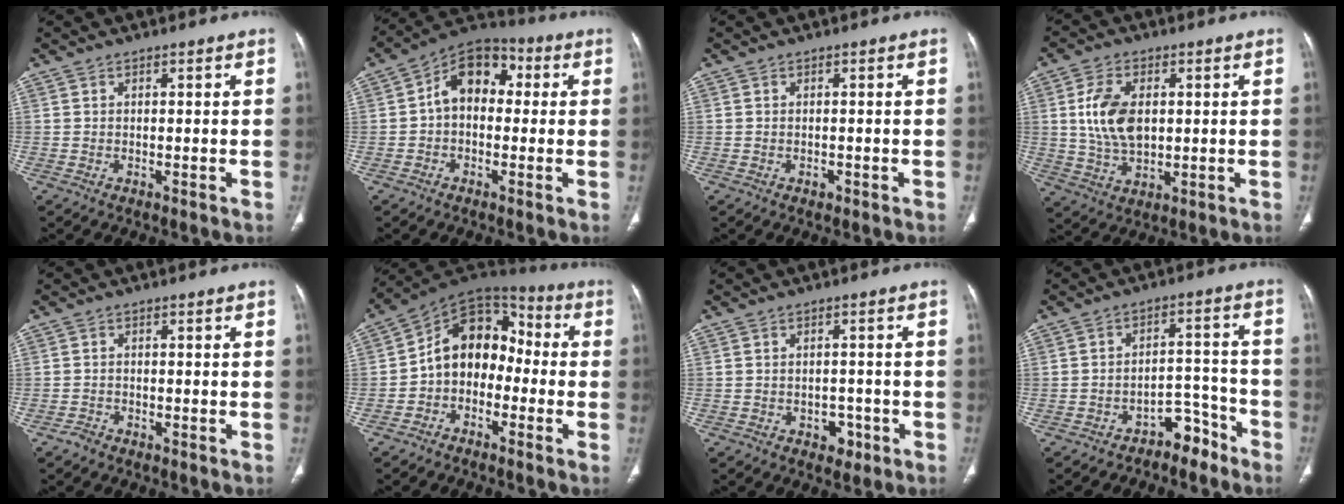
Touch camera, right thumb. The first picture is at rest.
{"total": 10.9, "force": [1.0, 7.7, 7.7], "torque": [-0.092, 0.034, 0.000]}
{"total": 0.7, "force": [-0.4, 0.5, 0.3], "torque": [-0.005, 0.000, -0.005]}
{"total": 10.3, "force": [1.5, 6.4, 8.0], "torque": [-0.148, -0.006, 0.037]}
{"total": 1.2, "force": [-1.0, 0.6, 0.1], "torque": [-0.007, 0.002, -0.022]}
{"total": 12.6, "force": [-2.2, 9.5, 7.9], "torque": [-0.090, 0.064, -0.054]}
{"total": 3.2, "force": [-1.5, 2.4, 1.5], "torque": [-0.002, 0.009, -0.016]}
{"total": 6.0, "force": [-4.8, 3.1, 1.6], "torque": [0.005, 0.075, -0.072]}